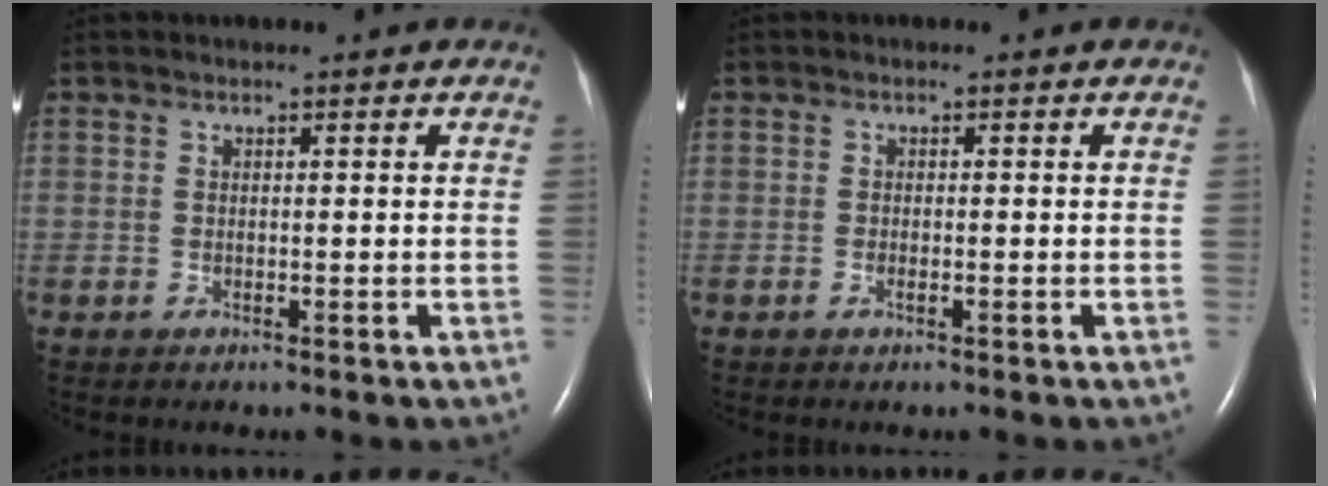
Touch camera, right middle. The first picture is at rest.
{"total": 0.7, "force": [-0.4, 0.2, 0.6], "torque": [-0.017, -0.001, -0.005]}